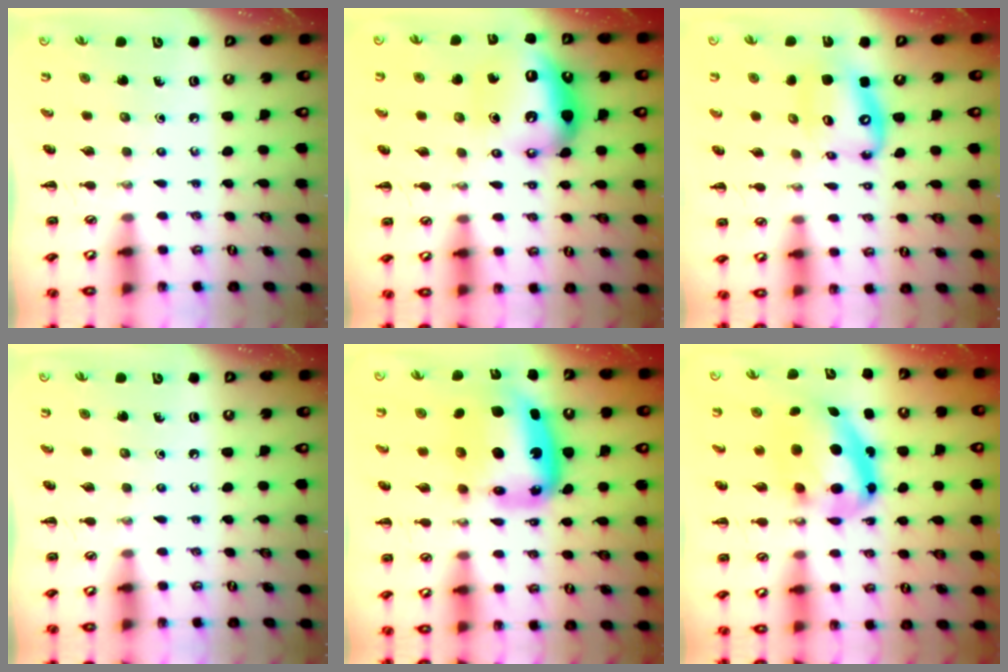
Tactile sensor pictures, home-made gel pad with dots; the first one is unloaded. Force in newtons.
{"total": 13.3, "press": 13.3, "slide": 1.5}
{"total": 13.1, "press": 12.6, "slide": 3.6}
{"total": 0.0}
{"total": 14.2, "press": 13.6, "slide": 4.0}
{"total": 14.5, "press": 14.1, "slide": 3.4}